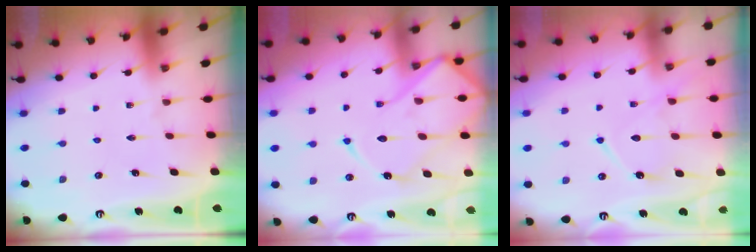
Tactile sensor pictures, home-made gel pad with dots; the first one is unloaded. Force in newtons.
{"total": 16.4, "press": 16.3, "slide": 1.4}
{"total": 12.7, "press": 12.6, "slide": 1.1}